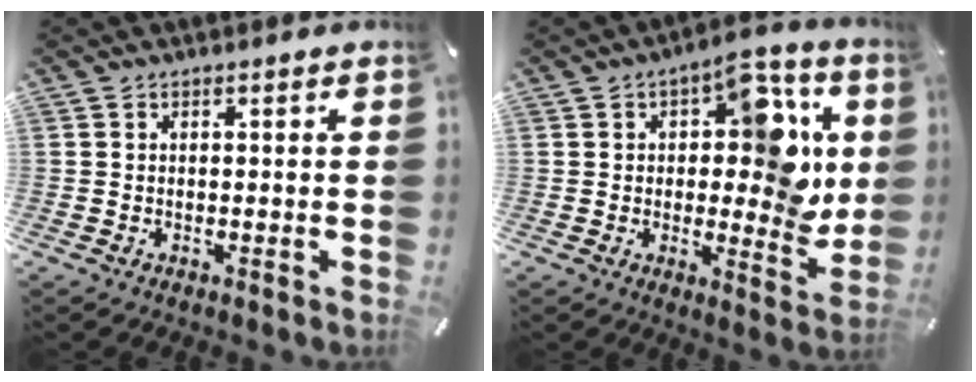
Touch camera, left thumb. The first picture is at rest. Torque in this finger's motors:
{"motor_torque": [1.41, 1.43, 0.53, -0.17, 0.16]}